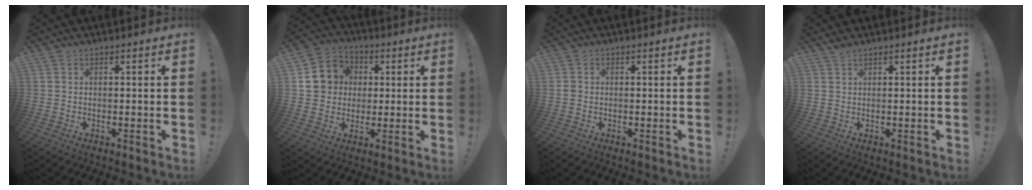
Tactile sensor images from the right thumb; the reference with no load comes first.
{"total": 11.5, "force": [1.6, 10.7, 4.1], "torque": [-0.046, 0.010, 0.040]}
{"total": 1.3, "force": [-0.2, 1.2, 0.4], "torque": [-0.008, 0.006, -0.004]}
{"total": 1.5, "force": [1.3, 0.3, 0.7], "torque": [-0.016, 0.001, 0.025]}